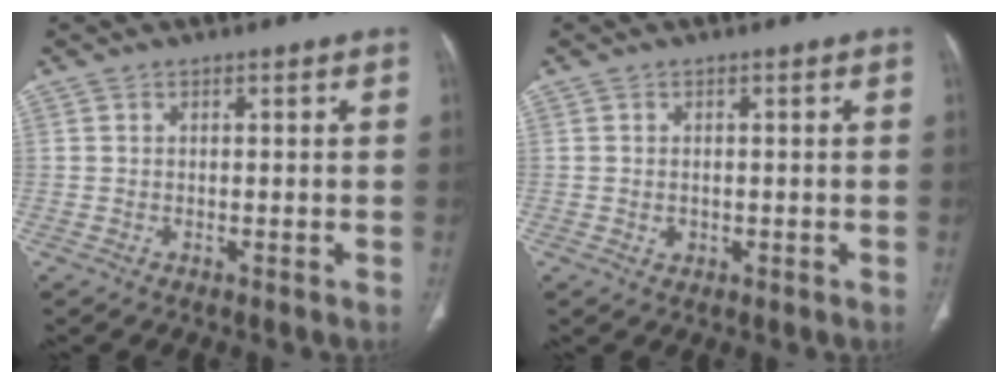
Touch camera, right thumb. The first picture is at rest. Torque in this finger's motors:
{"motor_torque": [-0.38, 0.06, -0.10, 0.62, 0.01]}